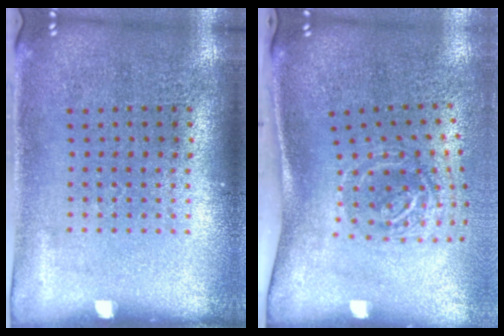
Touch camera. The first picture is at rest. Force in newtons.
{"total": 2.0, "press": 1.3, "slide": 1.6}